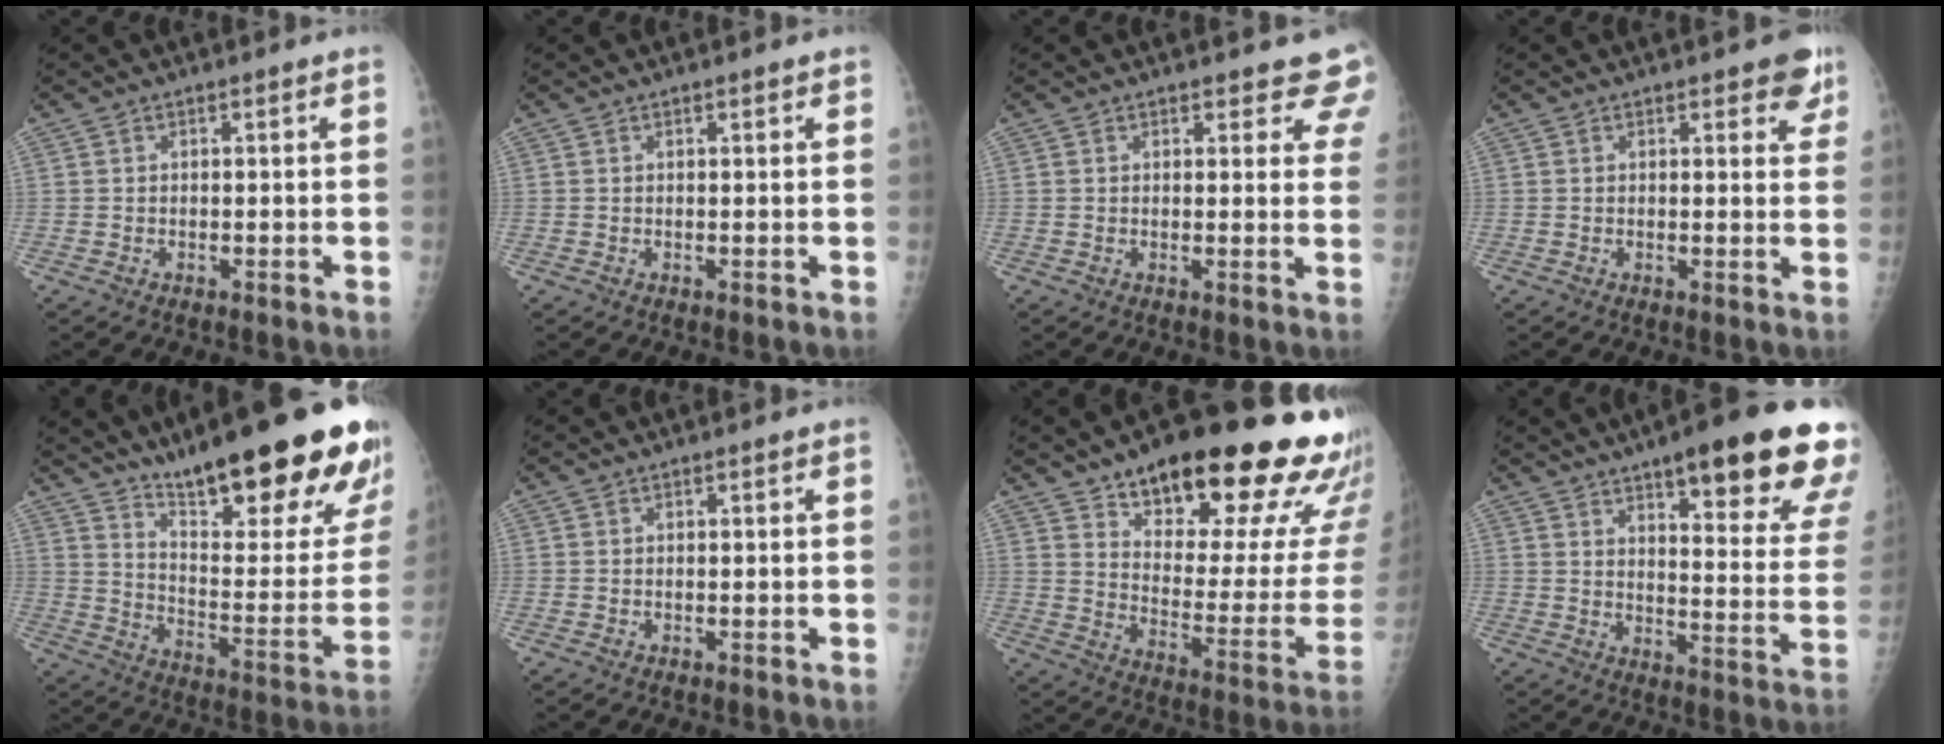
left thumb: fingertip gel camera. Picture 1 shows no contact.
{"total": 0.9, "force": [0.6, 0.2, 0.6], "torque": [-0.007, -0.001, 0.007]}
{"total": 6.5, "force": [5.8, 2.3, 1.7], "torque": [0.025, -0.024, 0.045]}
{"total": 4.4, "force": [2.9, 2.0, 2.6], "torque": [0.003, -0.011, 0.030]}
{"total": 28.5, "force": [19.9, 6.1, 19.4], "torque": [-0.246, -0.100, 0.297]}
{"total": 0.0}
{"total": 29.9, "force": [19.7, 9.8, 20.3], "torque": [-0.232, -0.082, 0.275]}
{"total": 24.4, "force": [15.8, 5.3, 17.9], "torque": [-0.205, -0.062, 0.204]}